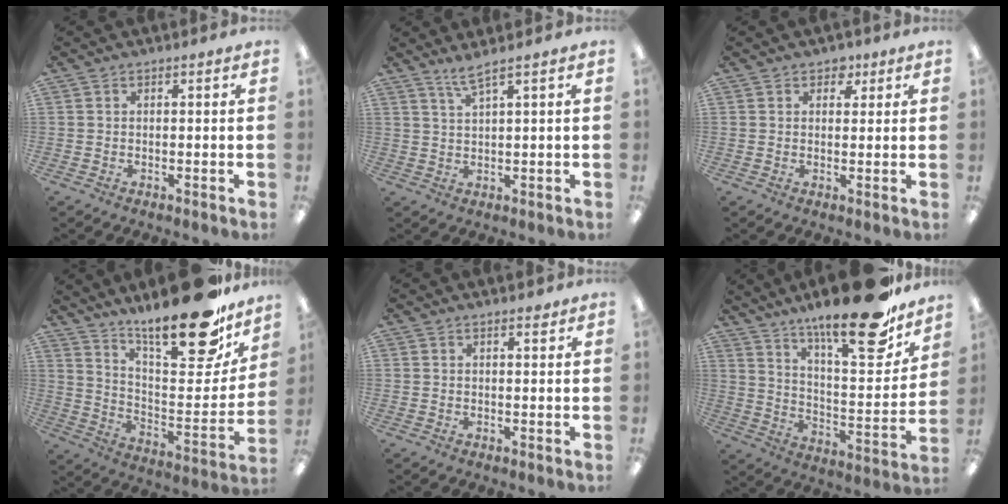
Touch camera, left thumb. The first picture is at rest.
{"total": 3.3, "force": [2.7, -0.2, 1.9], "torque": [-0.045, -0.004, 0.048]}
{"total": 2.9, "force": [1.7, 2.2, 0.7], "torque": [0.005, -0.003, 0.026]}
{"total": 24.7, "force": [19.2, 6.9, 13.9], "torque": [-0.190, -0.137, 0.313]}
{"total": 1.3, "force": [1.2, 0.4, 0.4], "torque": [-0.001, -0.003, 0.019]}
{"total": 22.7, "force": [17.5, 5.3, 13.5], "torque": [-0.199, -0.125, 0.283]}